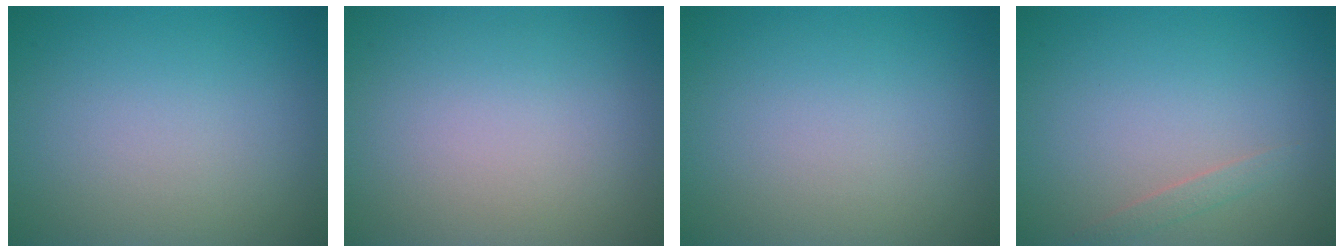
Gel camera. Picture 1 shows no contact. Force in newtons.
{"total": 0.0}
{"total": 0.0}
{"total": 0.8, "press": 0.8, "slide": 0.0}